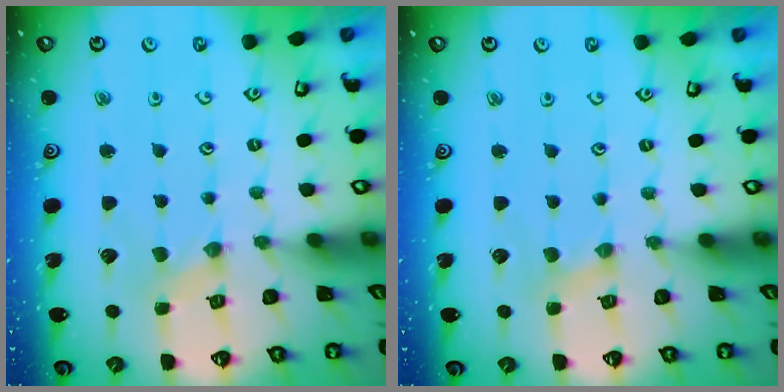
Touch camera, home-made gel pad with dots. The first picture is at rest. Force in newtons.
{"total": 0.0}